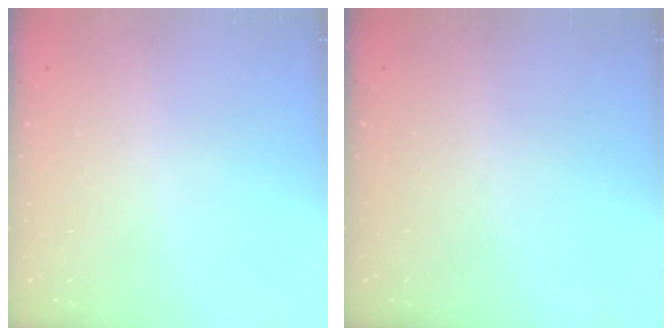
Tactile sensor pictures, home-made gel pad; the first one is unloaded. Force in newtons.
{"total": 0.0}